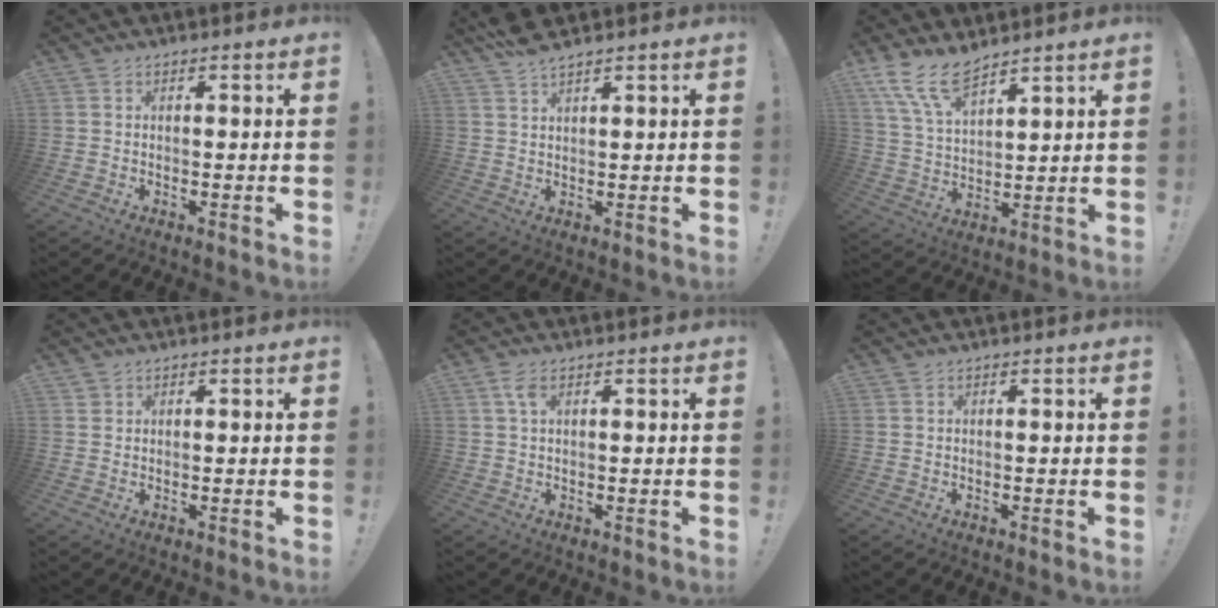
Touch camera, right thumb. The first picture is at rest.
{"total": 4.0, "force": [3.6, 0.2, 1.8], "torque": [-0.041, -0.015, 0.065]}
{"total": 11.7, "force": [9.0, 4.5, 6.0], "torque": [-0.130, -0.046, 0.174]}
{"total": 1.1, "force": [0.9, 0.6, 0.2], "torque": [0.004, -0.004, 0.015]}
{"total": 3.2, "force": [1.2, 1.3, 2.6], "torque": [-0.048, 0.000, 0.019]}
{"total": 0.0}